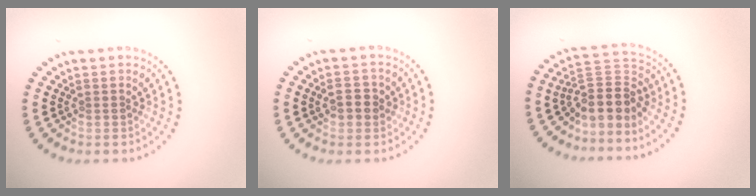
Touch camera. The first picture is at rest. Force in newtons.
{"total": 2.1, "press": 2.1, "slide": 0.3}
{"total": 4.3, "press": 3.2, "slide": 2.9}